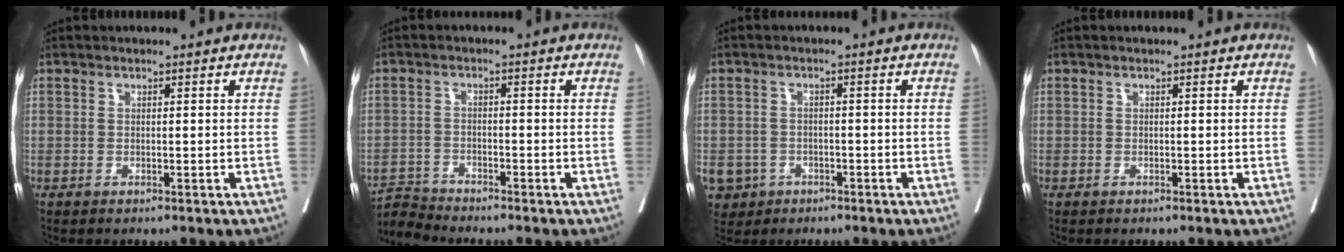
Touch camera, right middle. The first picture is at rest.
{"total": 3.8, "force": [-3.5, -1.1, -1.0], "torque": [0.016, -0.012, -0.067]}
{"total": 6.9, "force": [-3.5, 5.7, 1.6], "torque": [-0.044, 0.003, -0.053]}
{"total": 0.0}